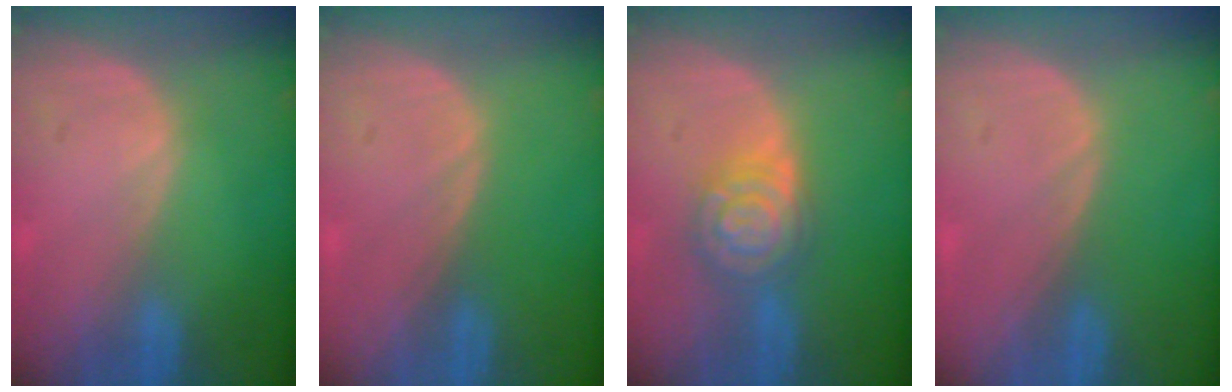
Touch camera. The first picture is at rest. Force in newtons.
{"total": 0.0}
{"total": 6.6, "press": 6.6, "slide": 0.4}
{"total": 0.0}